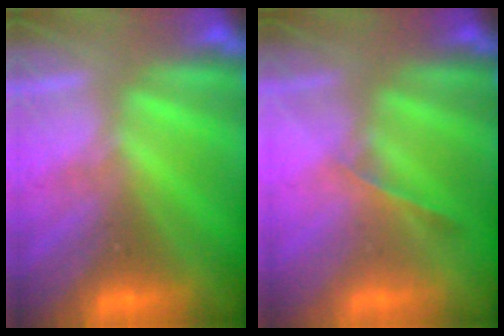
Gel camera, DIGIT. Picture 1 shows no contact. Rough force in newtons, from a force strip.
{"total": 1.2}